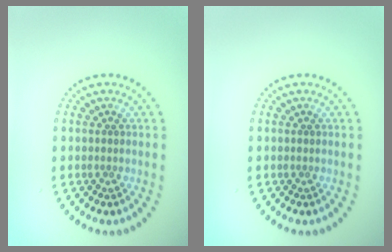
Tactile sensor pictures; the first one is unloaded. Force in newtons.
{"total": 0.0}